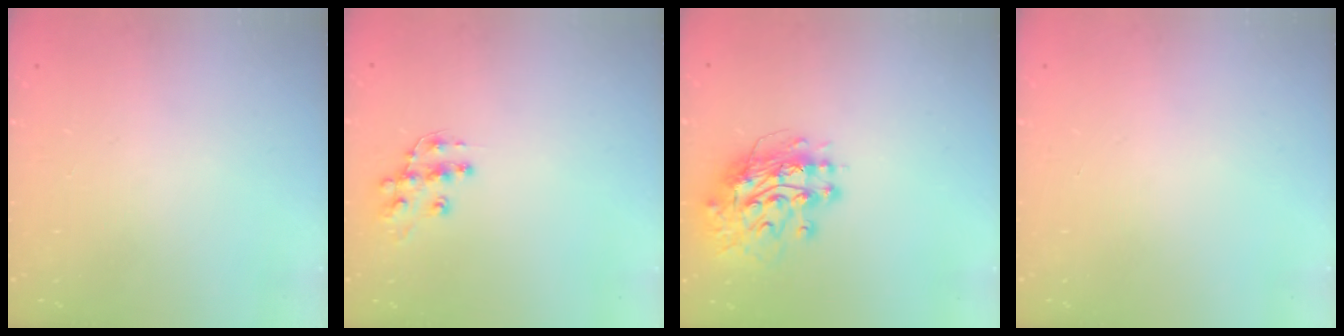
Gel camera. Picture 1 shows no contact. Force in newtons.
{"total": 10.8, "press": 10.7, "slide": 0.8}
{"total": 13.6, "press": 13.6, "slide": 1.4}
{"total": 0.0}